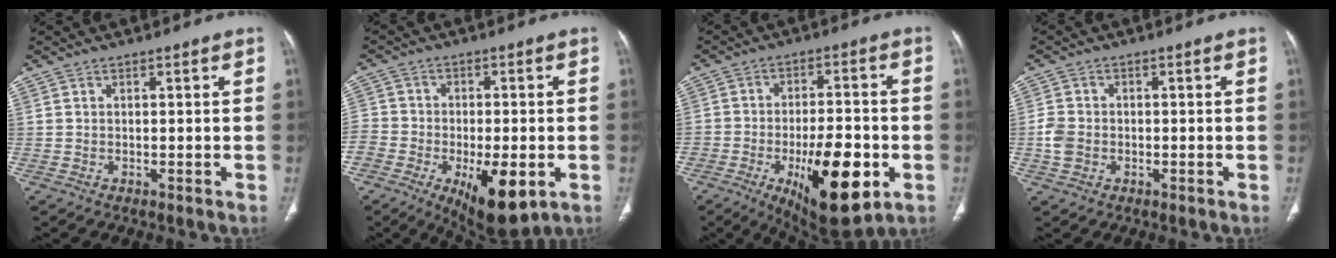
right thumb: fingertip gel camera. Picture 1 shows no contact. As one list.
[{"total": 17.0, "force": [-7.1, 9.5, 12.2], "torque": [-0.197, 0.002, -0.109]}, {"total": 18.0, "force": [-6.4, 7.5, 15.1], "torque": [-0.210, 0.012, -0.083]}, {"total": 3.6, "force": [-0.9, 2.9, 2.0], "torque": [-0.042, 0.008, -0.017]}]